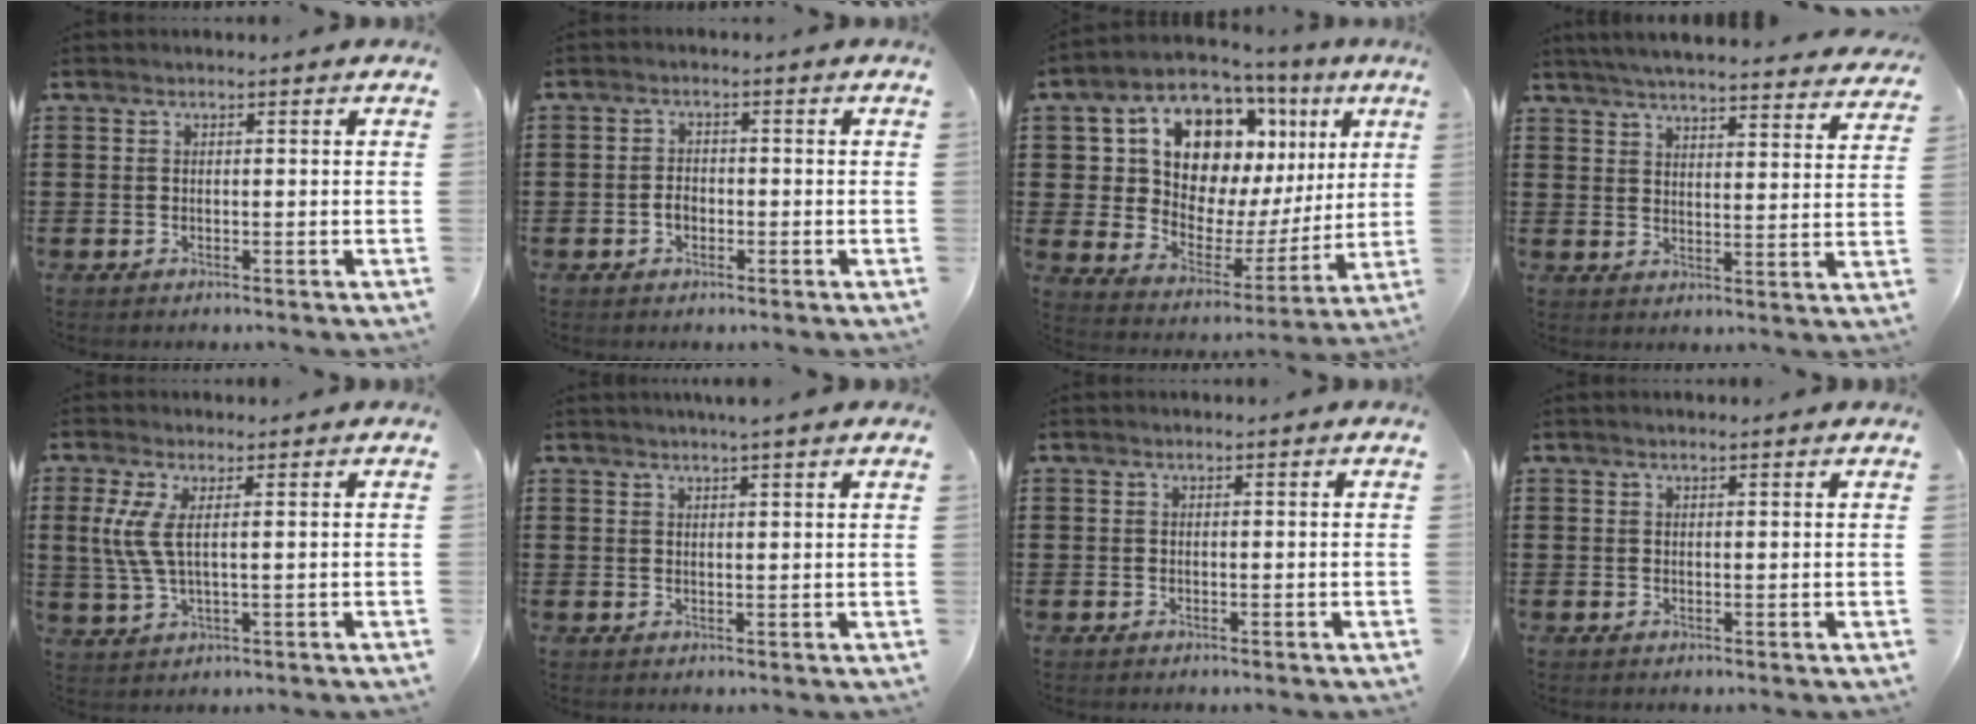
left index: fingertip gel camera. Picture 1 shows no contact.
{"total": 2.1, "force": [-0.7, 1.4, 1.4], "torque": [-0.029, 0.004, -0.015]}
{"total": 12.8, "force": [6.3, 8.7, 6.9], "torque": [-0.151, -0.037, 0.119]}
{"total": 4.8, "force": [4.6, -0.4, 1.0], "torque": [-0.041, -0.028, 0.079]}
{"total": 4.9, "force": [1.0, 1.1, 4.7], "torque": [-0.123, -0.012, 0.010]}
{"total": 2.2, "force": [1.9, -0.2, 1.1], "torque": [-0.024, 0.002, 0.037]}
{"total": 0.0}
{"total": 0.5, "force": [0.4, 0.0, 0.3], "torque": [-0.007, -0.001, 0.007]}